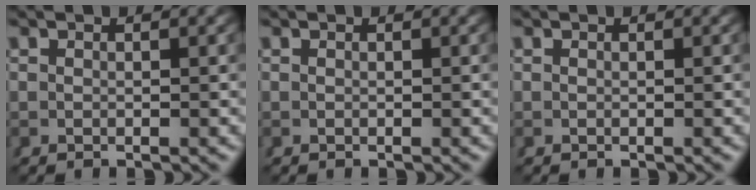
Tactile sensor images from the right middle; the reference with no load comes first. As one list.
[{"total": 0.0}, {"total": 0.0}]